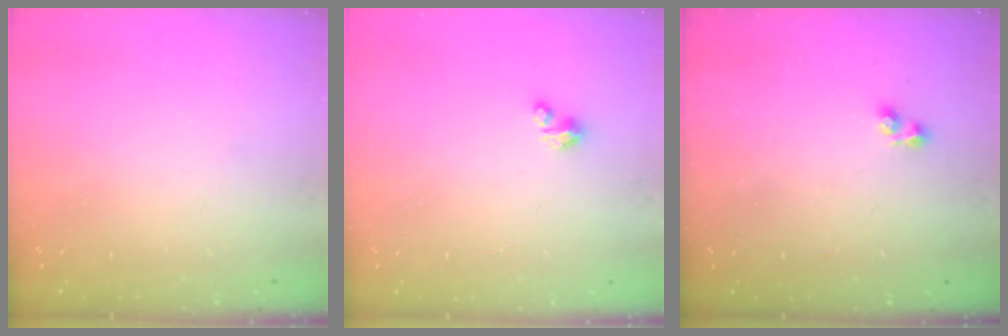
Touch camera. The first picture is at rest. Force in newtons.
{"total": 0.9, "press": 0.9, "slide": 0.2}
{"total": 0.9, "press": 0.4, "slide": 0.8}